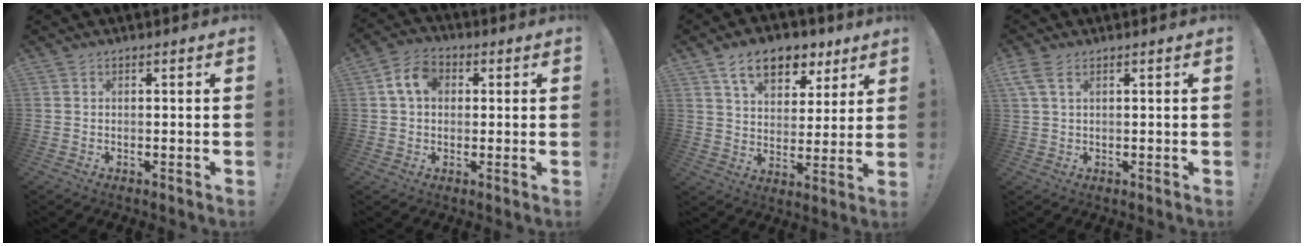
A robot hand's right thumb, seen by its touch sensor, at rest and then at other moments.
{"total": 8.6, "force": [2.1, 6.4, 5.4], "torque": [-0.088, 0.013, 0.042]}
{"total": 13.3, "force": [8.2, 7.9, 7.0], "torque": [-0.107, -0.037, 0.148]}
{"total": 4.5, "force": [2.3, 2.2, 3.2], "torque": [-0.067, 0.002, 0.047]}